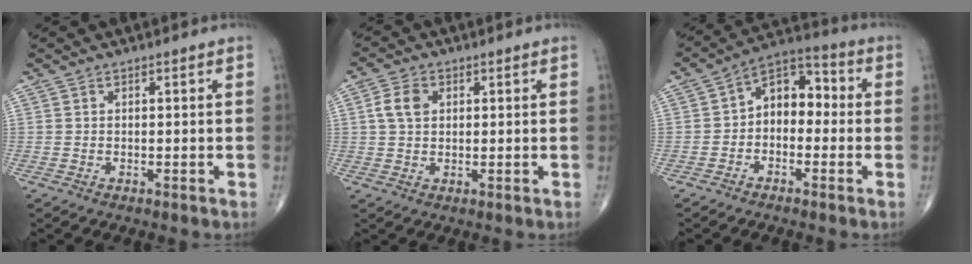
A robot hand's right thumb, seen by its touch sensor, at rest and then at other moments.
{"total": 4.6, "force": [1.1, 3.2, 3.0], "torque": [-0.059, 0.004, 0.019]}
{"total": 8.8, "force": [-0.8, 6.0, 6.4], "torque": [-0.062, 0.040, -0.036]}